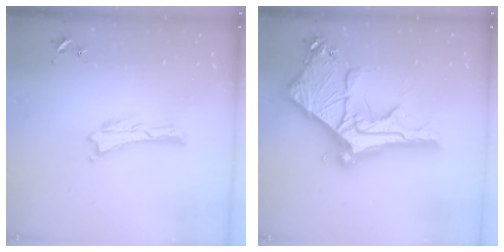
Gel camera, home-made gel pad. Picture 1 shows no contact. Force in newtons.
{"total": 16.9, "press": 16.8, "slide": 1.7}